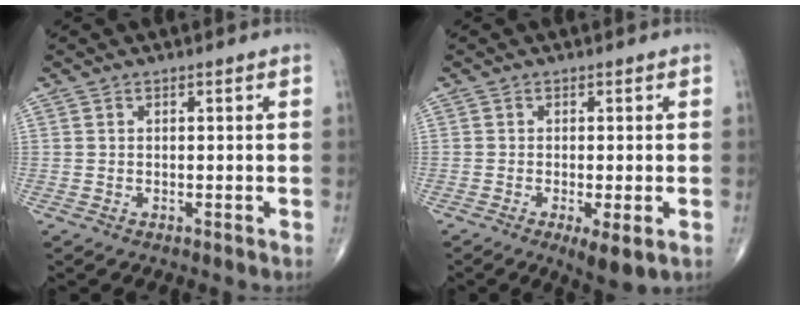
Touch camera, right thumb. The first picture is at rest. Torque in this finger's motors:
{"motor_torque": [-0.11, 0.27, -0.02, -0.14, 0.02]}